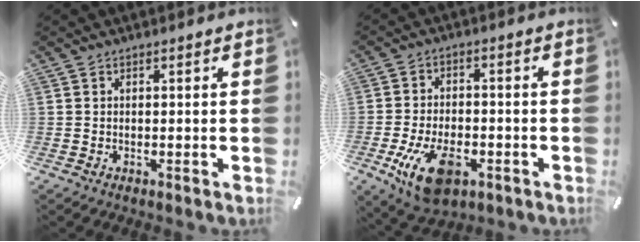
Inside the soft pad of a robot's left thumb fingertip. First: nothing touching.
{"total": 12.1, "force": [-4.9, 6.9, 8.6], "torque": [-0.161, 0.006, -0.088]}